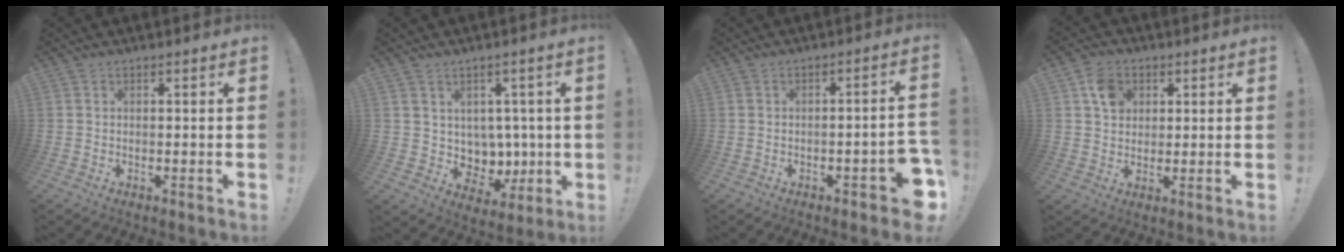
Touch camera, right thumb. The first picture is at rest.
{"total": 7.9, "force": [3.1, 7.0, 1.9], "torque": [-0.029, -0.030, 0.074]}
{"total": 6.0, "force": [-3.0, 1.6, 4.9], "torque": [-0.070, 0.013, -0.043]}
{"total": 7.2, "force": [2.8, 6.1, 2.7], "torque": [-0.037, -0.003, 0.053]}